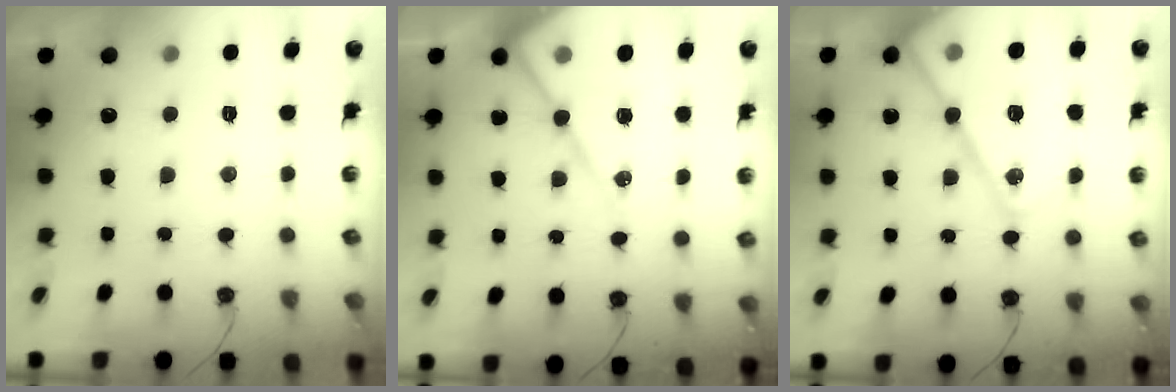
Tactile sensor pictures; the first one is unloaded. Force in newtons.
{"total": 16.7, "press": 16.7, "slide": 1.5}
{"total": 22.9, "press": 22.8, "slide": 2.0}